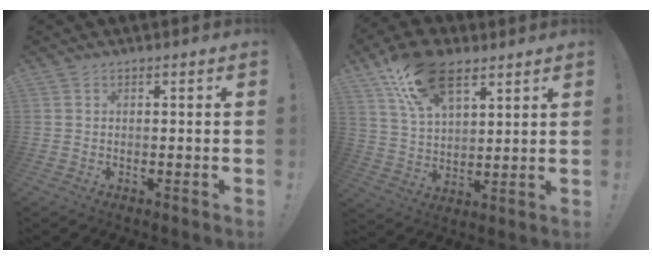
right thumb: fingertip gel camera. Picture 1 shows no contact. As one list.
[{"total": 17.1, "force": [10.1, 9.4, 10.1], "torque": [-0.176, -0.036, 0.186]}]